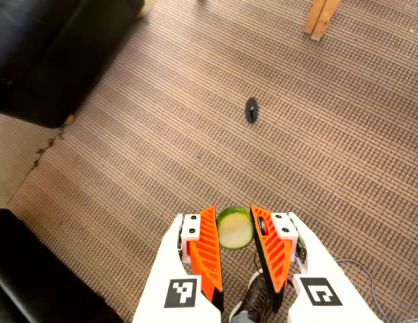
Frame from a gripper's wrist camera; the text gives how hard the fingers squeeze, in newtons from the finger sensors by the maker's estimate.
{"total": 10.1, "left": 10.7, "right": 9.5}